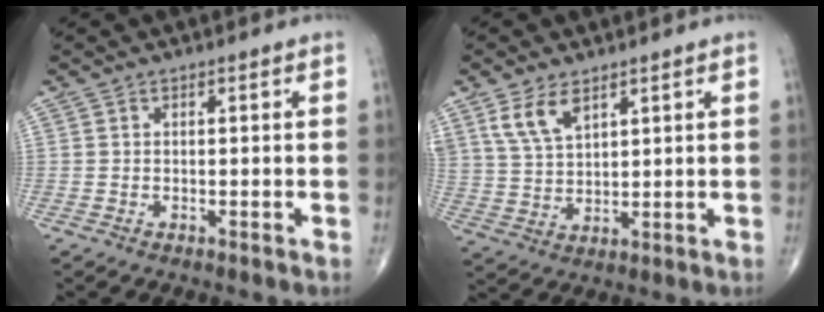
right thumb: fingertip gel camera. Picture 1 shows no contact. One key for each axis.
{"total": 7.0, "fx": 4.2, "fy": 3.6, "fz": 4.3, "tx": -0.077, "ty": -0.016, "tz": 0.091}